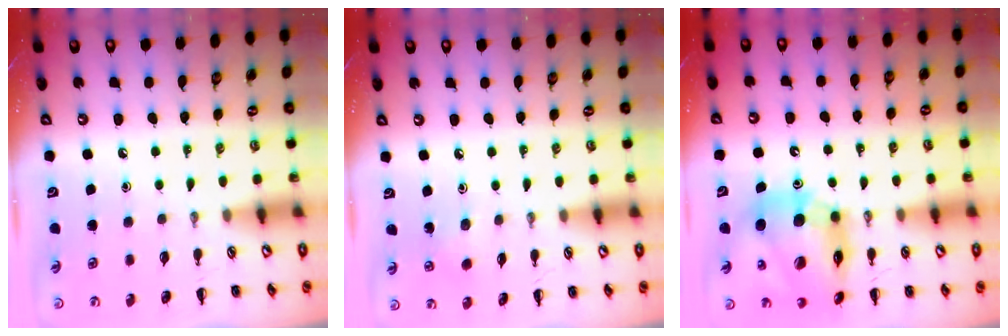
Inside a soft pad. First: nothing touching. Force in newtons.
{"total": 2.8, "press": 2.6, "slide": 0.9}
{"total": 16.7, "press": 16.0, "slide": 4.7}